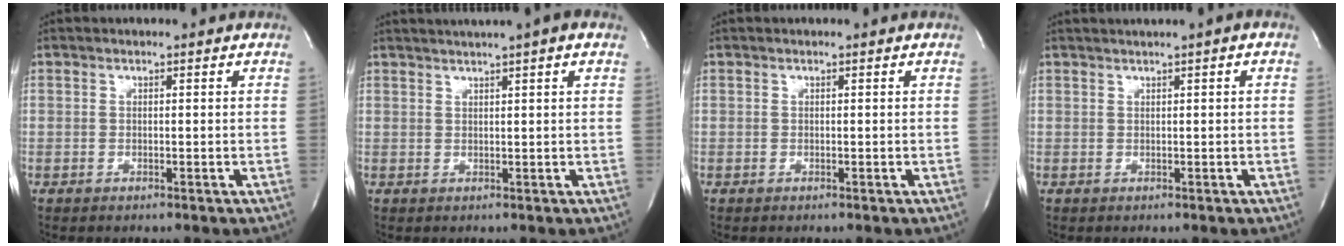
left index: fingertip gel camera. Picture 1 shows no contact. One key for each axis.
{"total": 6.8, "fx": 5.0, "fy": -0.3, "fz": 4.6, "tx": -0.077, "ty": 0.029, "tz": 0.066}
{"total": 0.0}
{"total": 1.9, "fx": 1.0, "fy": -0.2, "fz": 1.6, "tx": -0.034, "ty": 0.009, "tz": 0.019}